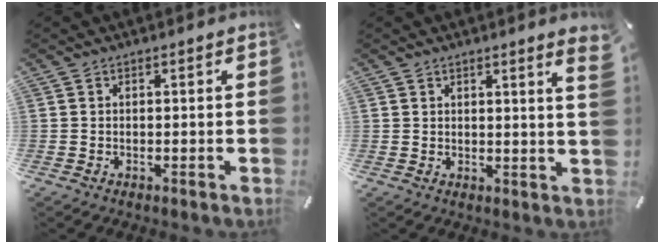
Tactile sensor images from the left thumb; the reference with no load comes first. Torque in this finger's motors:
{"motor_torque": [0.85, -0.46, 0.14, -0.19, 0.07]}